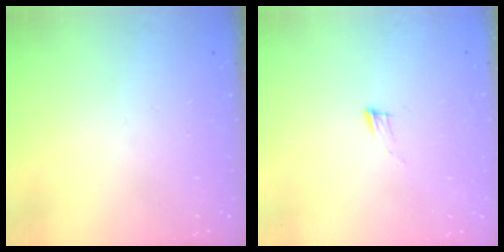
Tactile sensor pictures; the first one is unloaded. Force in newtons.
{"total": 5.2, "press": 5.1, "slide": 1.0}